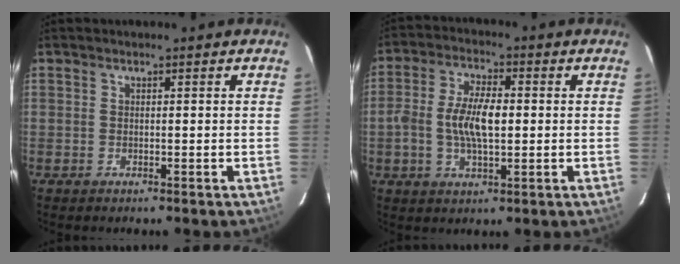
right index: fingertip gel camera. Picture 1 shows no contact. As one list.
[{"total": 8.6, "force": [-0.5, 3.6, 7.8], "torque": [-0.153, 0.008, -0.010]}]